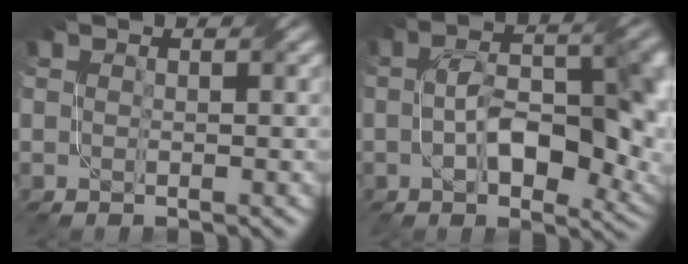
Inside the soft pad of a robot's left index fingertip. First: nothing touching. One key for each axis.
{"total": 11.0, "fx": -1.0, "fy": 5.2, "fz": 9.6, "tx": -0.145, "ty": 0.003, "tz": -0.015}